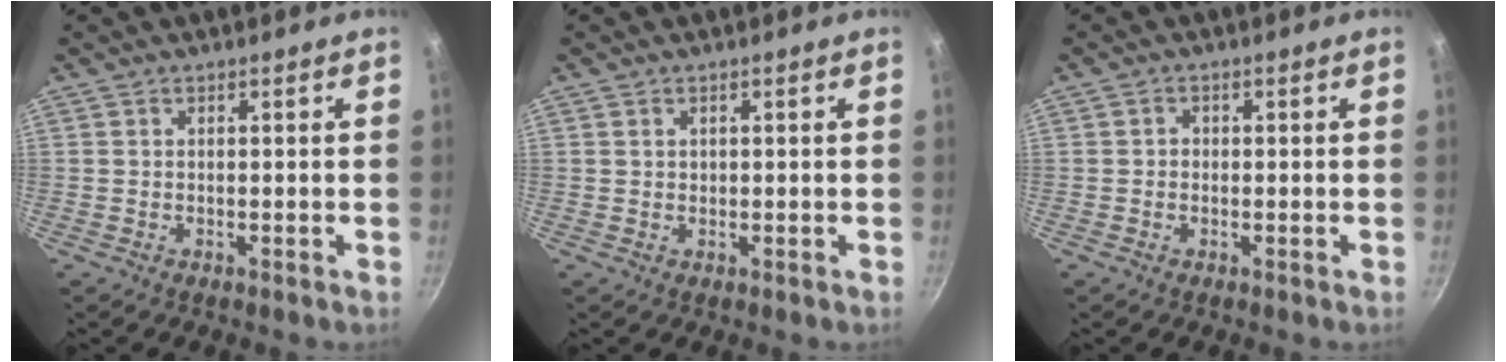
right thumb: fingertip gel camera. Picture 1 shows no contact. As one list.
[{"total": 0.9, "force": [0.4, 0.7, 0.3], "torque": [-0.002, 0.003, 0.005]}, {"total": 1.1, "force": [-0.2, 1.0, 0.4], "torque": [-0.003, 0.003, -0.004]}]